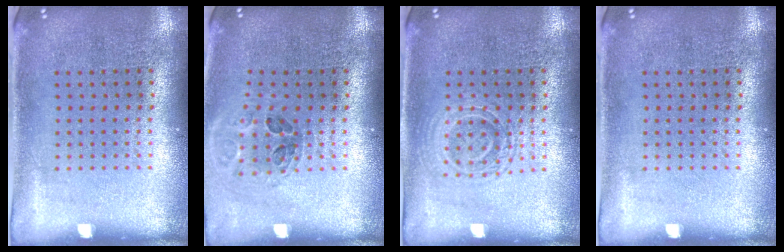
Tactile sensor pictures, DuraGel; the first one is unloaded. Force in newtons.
{"total": 1.0, "press": 1.0, "slide": 0.1}
{"total": 1.3, "press": 1.2, "slide": 0.4}
{"total": 0.0}